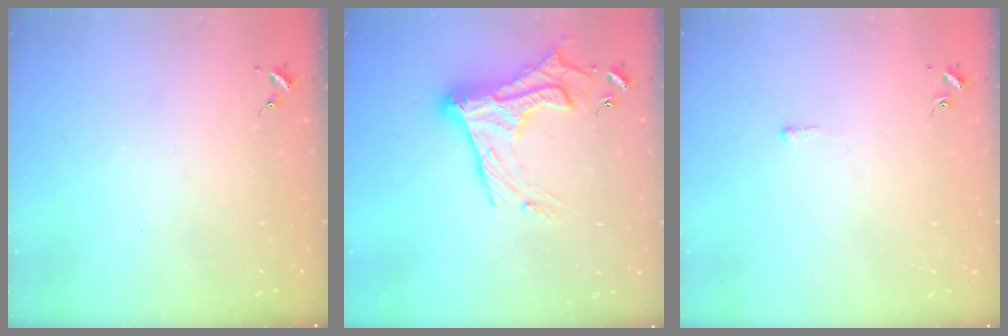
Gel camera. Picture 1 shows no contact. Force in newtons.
{"total": 19.3, "press": 19.3, "slide": 1.3}
{"total": 2.7, "press": 2.7, "slide": 0.5}